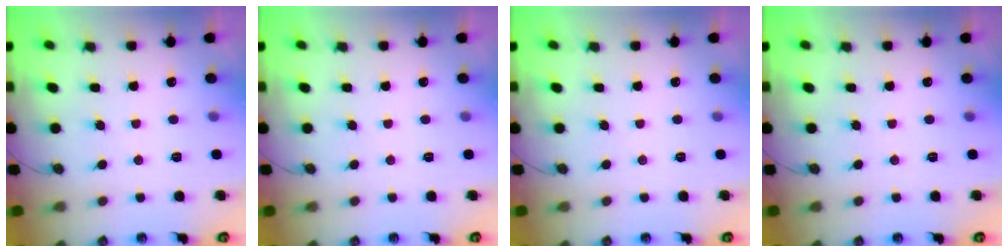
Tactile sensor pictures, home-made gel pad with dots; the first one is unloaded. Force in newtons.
{"total": 0.0}
{"total": 0.0}
{"total": 0.0}